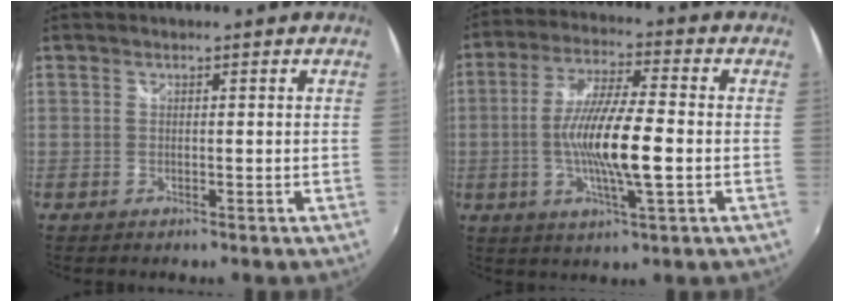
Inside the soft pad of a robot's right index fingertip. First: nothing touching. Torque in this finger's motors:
{"motor_torque": [1.13, -0.31, 0.61, 0.21]}